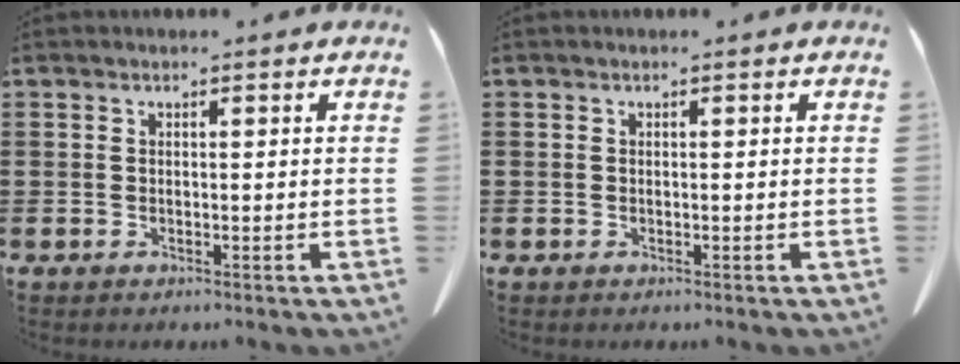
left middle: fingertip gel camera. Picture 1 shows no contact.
{"total": 0.0}